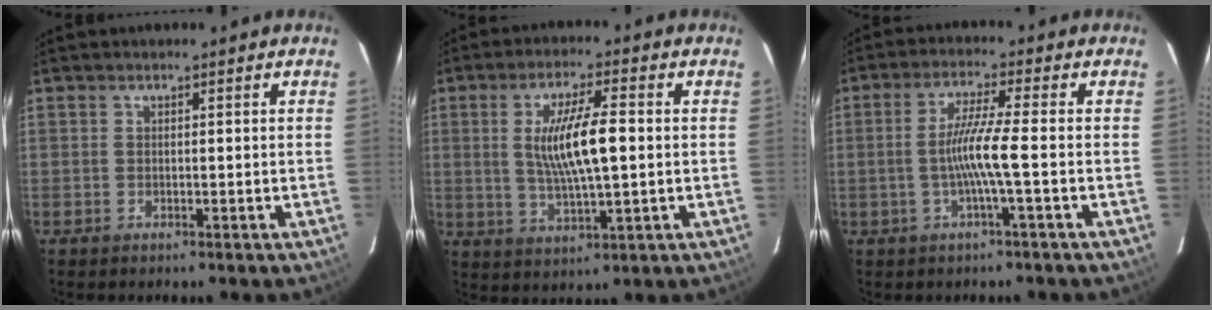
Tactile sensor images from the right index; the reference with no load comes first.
{"total": 10.6, "force": [0.8, 2.2, 10.4], "torque": [-0.193, -0.002, 0.019]}
{"total": 6.5, "force": [-1.5, -1.2, 6.1], "torque": [-0.126, -0.002, -0.028]}